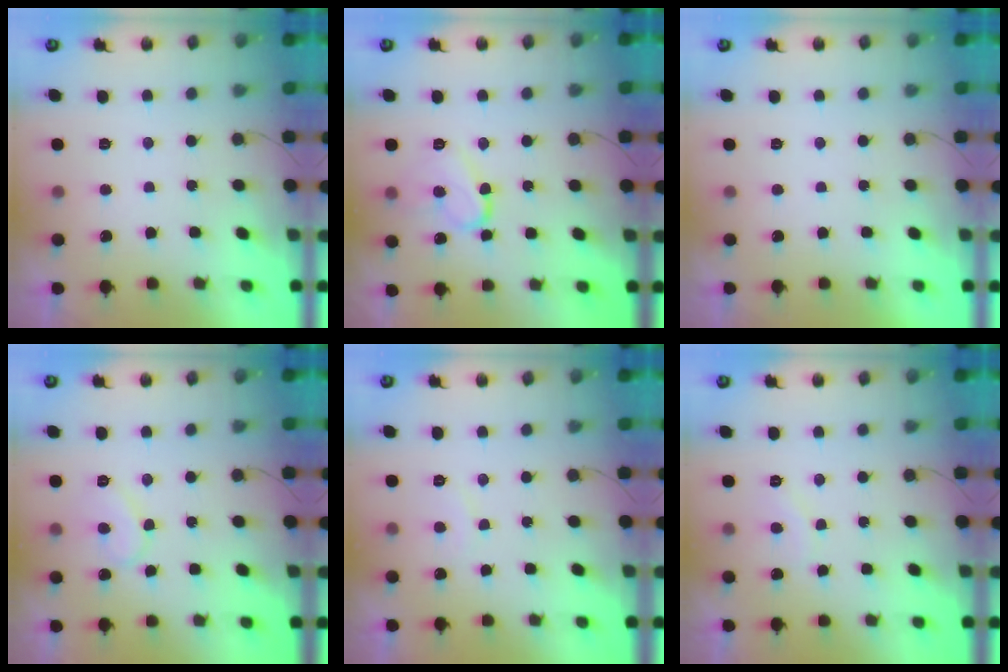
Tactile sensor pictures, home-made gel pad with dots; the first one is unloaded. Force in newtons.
{"total": 11.1, "press": 11.0, "slide": 1.2}
{"total": 1.7, "press": 1.7, "slide": 0.1}
{"total": 7.9, "press": 7.9, "slide": 0.4}
{"total": 5.5, "press": 5.5, "slide": 0.5}
{"total": 5.7, "press": 5.7, "slide": 0.5}